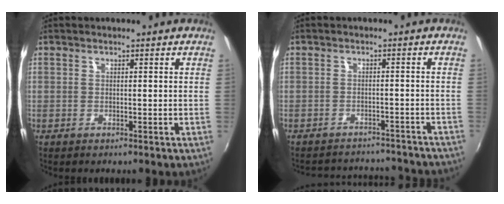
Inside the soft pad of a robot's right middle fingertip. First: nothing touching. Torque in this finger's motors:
{"motor_torque": [0.64, -1.49, 0.00, 0.02]}